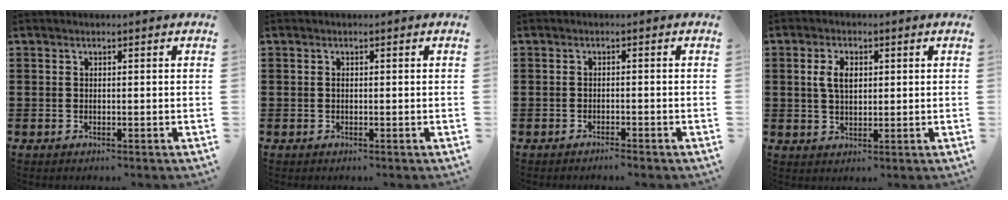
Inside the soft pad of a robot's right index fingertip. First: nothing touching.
{"total": 0.0}
{"total": 1.2, "force": [-1.1, -0.2, 0.3], "torque": [-0.008, -0.002, -0.022]}
{"total": 4.1, "force": [0.8, 2.4, 3.2], "torque": [-0.070, 0.012, 0.013]}